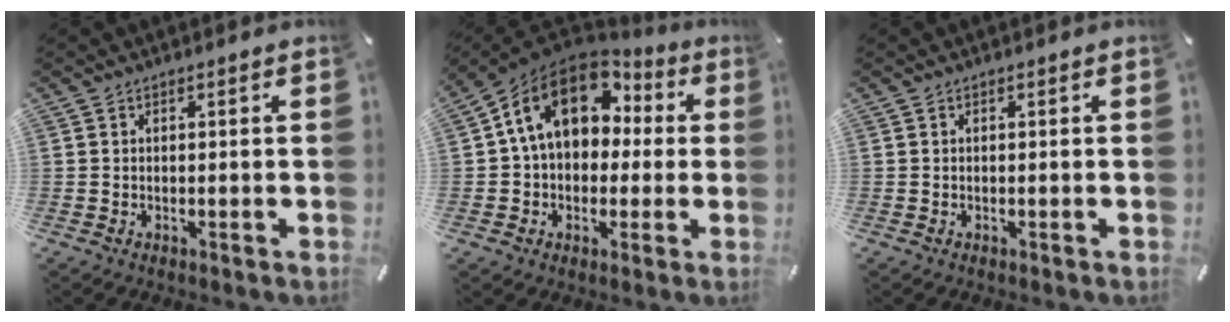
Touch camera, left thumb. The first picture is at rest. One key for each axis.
{"total": 16.2, "fx": 5.0, "fy": 11.9, "fz": 9.7, "tx": -0.176, "ty": -0.013, "tz": 0.090}
{"total": 0.0}